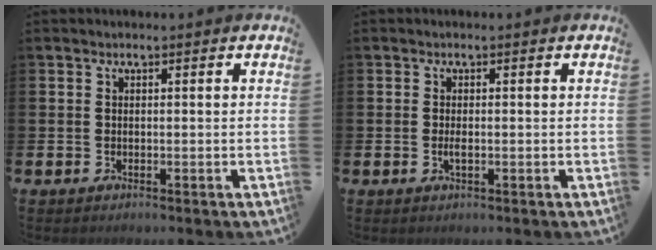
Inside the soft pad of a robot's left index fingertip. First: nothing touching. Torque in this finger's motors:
{"motor_torque": [0.32, 0.18, 0.02, 0.05]}